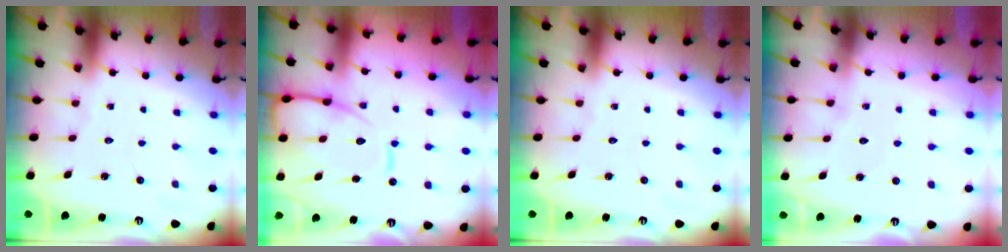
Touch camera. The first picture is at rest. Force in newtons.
{"total": 12.3, "press": 12.2, "slide": 1.5}
{"total": 0.0}
{"total": 4.5, "press": 4.5, "slide": 0.5}